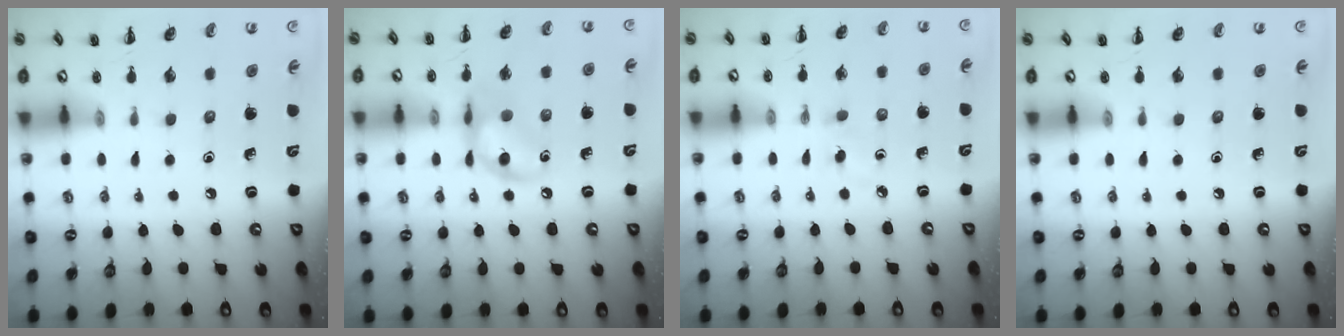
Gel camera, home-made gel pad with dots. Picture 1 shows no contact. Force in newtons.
{"total": 11.5, "press": 11.3, "slide": 2.0}
{"total": 3.2, "press": 2.9, "slide": 1.3}
{"total": 0.0}